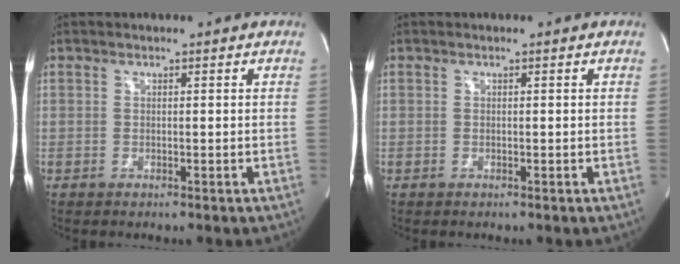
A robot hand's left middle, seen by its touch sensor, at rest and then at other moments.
{"total": 0.0}